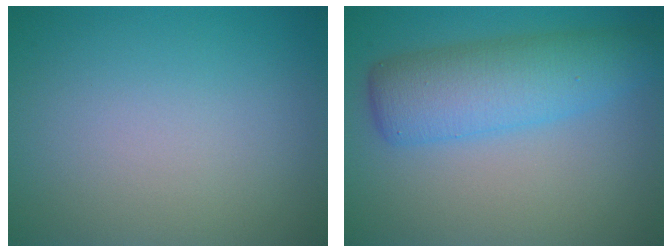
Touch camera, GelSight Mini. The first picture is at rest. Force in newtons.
{"total": 6.1, "press": 6.1, "slide": 0.2}